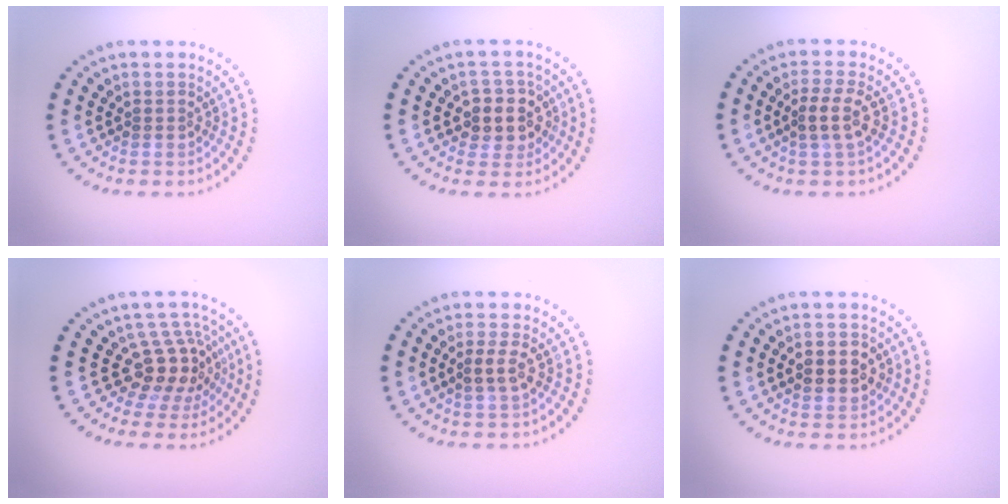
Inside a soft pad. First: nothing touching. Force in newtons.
{"total": 3.2, "press": 2.9, "slide": 1.2}
{"total": 2.3, "press": 2.1, "slide": 0.9}
{"total": 4.0, "press": 3.0, "slide": 2.7}
{"total": 1.7, "press": 1.6, "slide": 0.6}
{"total": 2.8, "press": 2.8, "slide": 0.2}